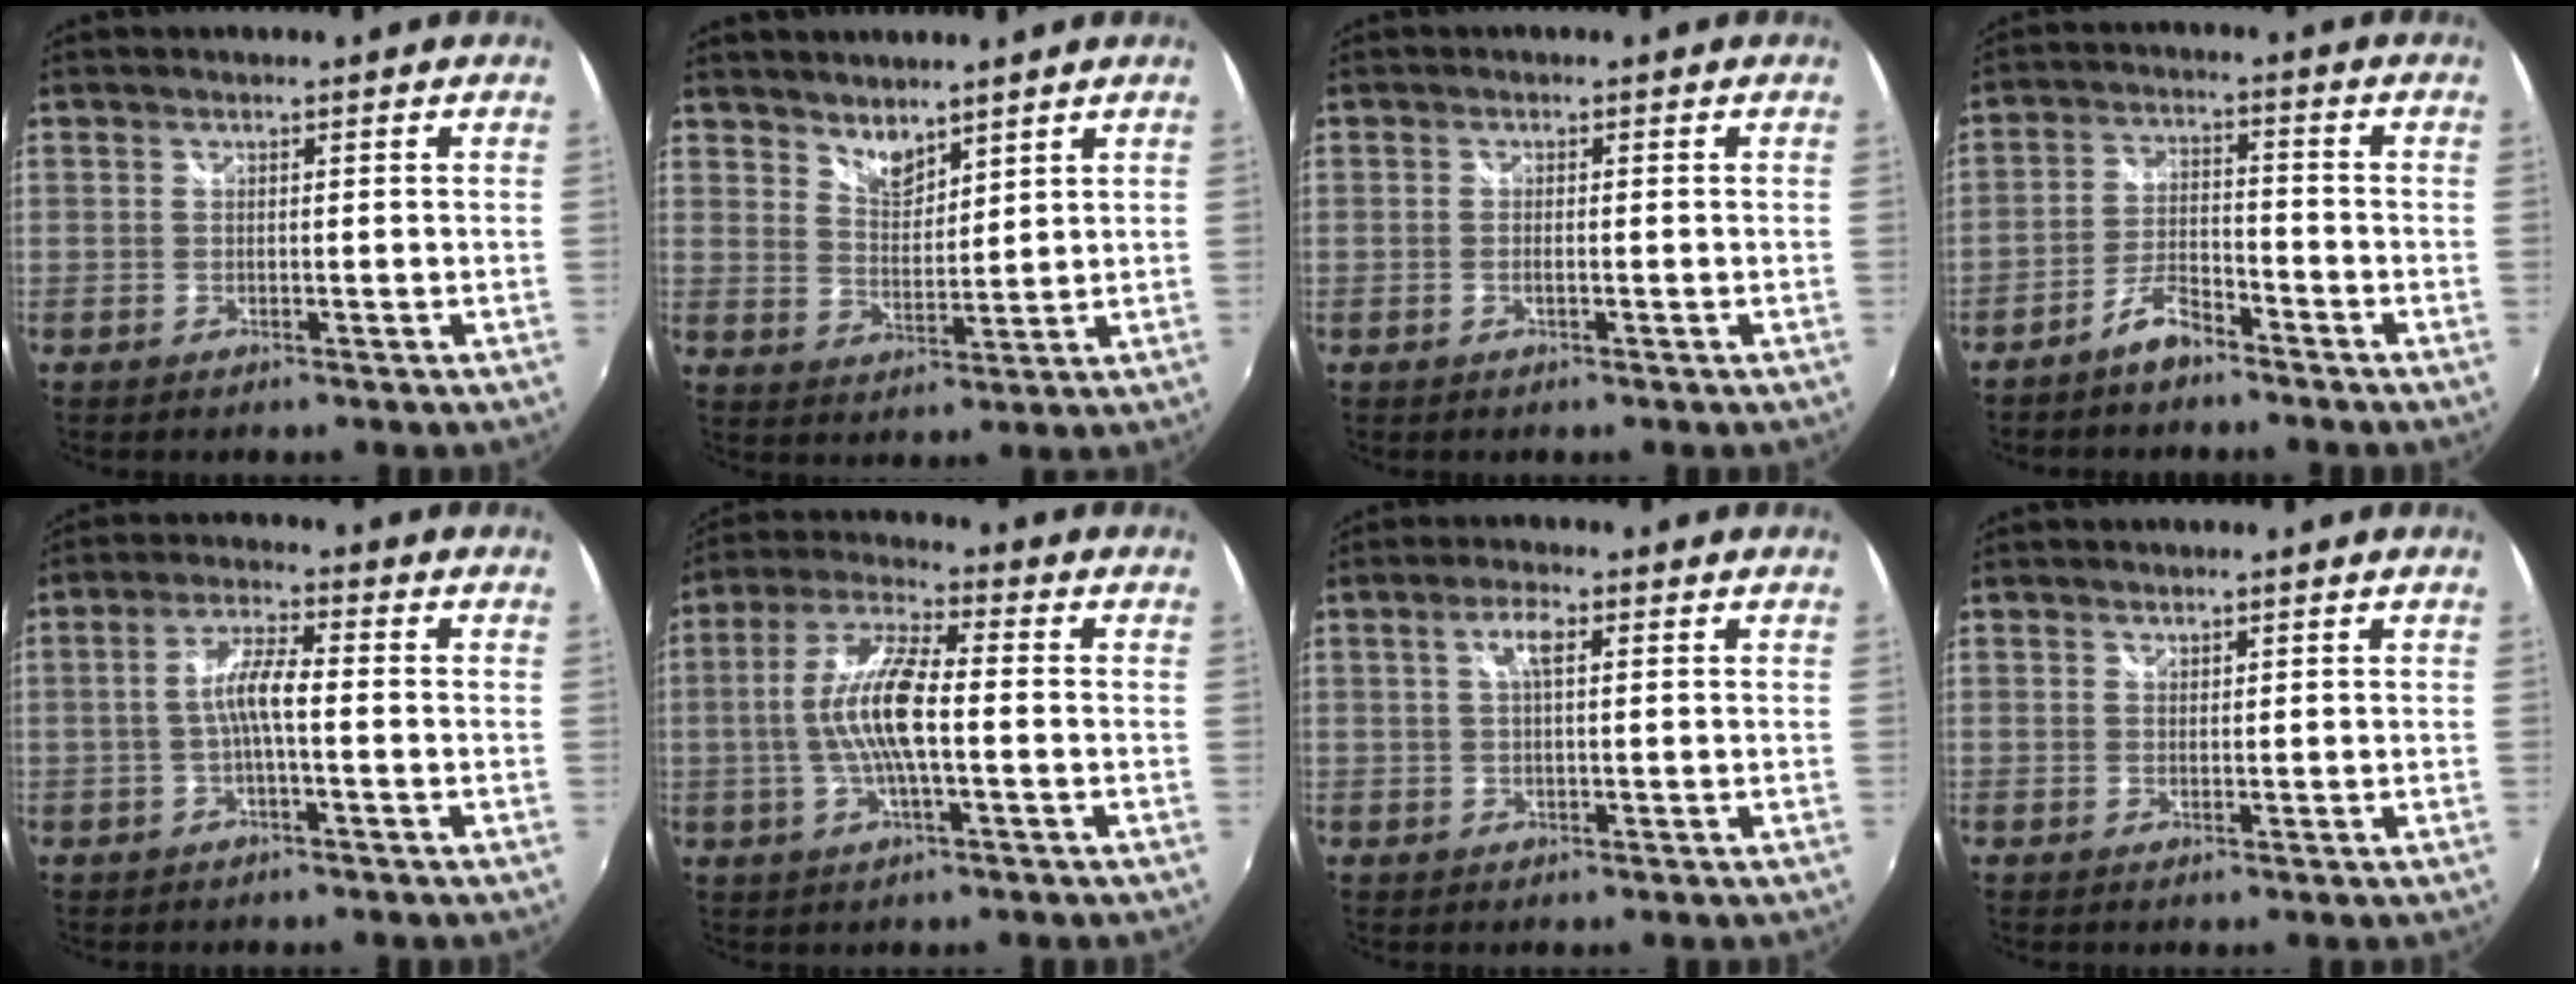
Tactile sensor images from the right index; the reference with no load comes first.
{"total": 5.0, "force": [4.4, 1.6, 1.6], "torque": [-0.018, -0.002, 0.080]}
{"total": 1.0, "force": [-0.3, 0.1, 0.9], "torque": [-0.021, 0.000, -0.007]}
{"total": 5.4, "force": [-4.4, 1.6, 2.7], "torque": [-0.065, 0.010, -0.081]}
{"total": 5.2, "force": [-1.1, 0.7, 5.1], "torque": [-0.103, 0.012, -0.019]}
{"total": 11.5, "force": [-1.2, 2.7, 11.1], "torque": [-0.223, 0.006, -0.024]}
{"total": 3.3, "force": [1.0, 0.9, 3.0], "torque": [-0.058, 0.008, 0.018]}
{"total": 0.6, "force": [0.6, 0.1, 0.0], "torque": [0.001, 0.001, 0.011]}